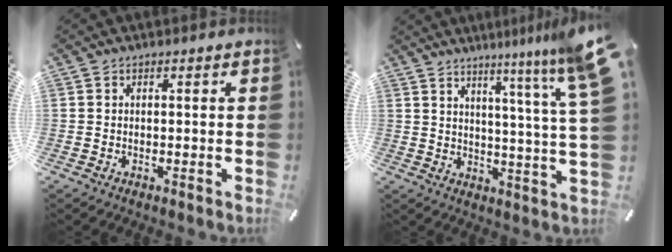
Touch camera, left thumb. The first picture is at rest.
{"total": 12.7, "force": [7.9, -1.2, 9.8], "torque": [-0.158, -0.055, 0.115]}